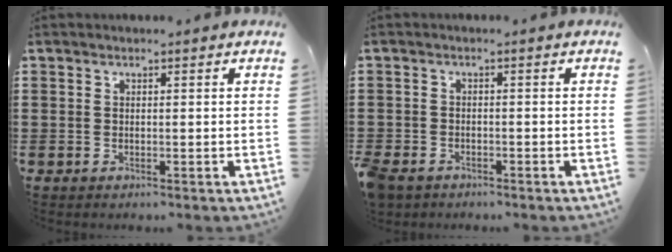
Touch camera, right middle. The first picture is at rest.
{"total": 1.8, "force": [-1.6, 0.8, 0.3], "torque": [-0.024, -0.004, -0.040]}